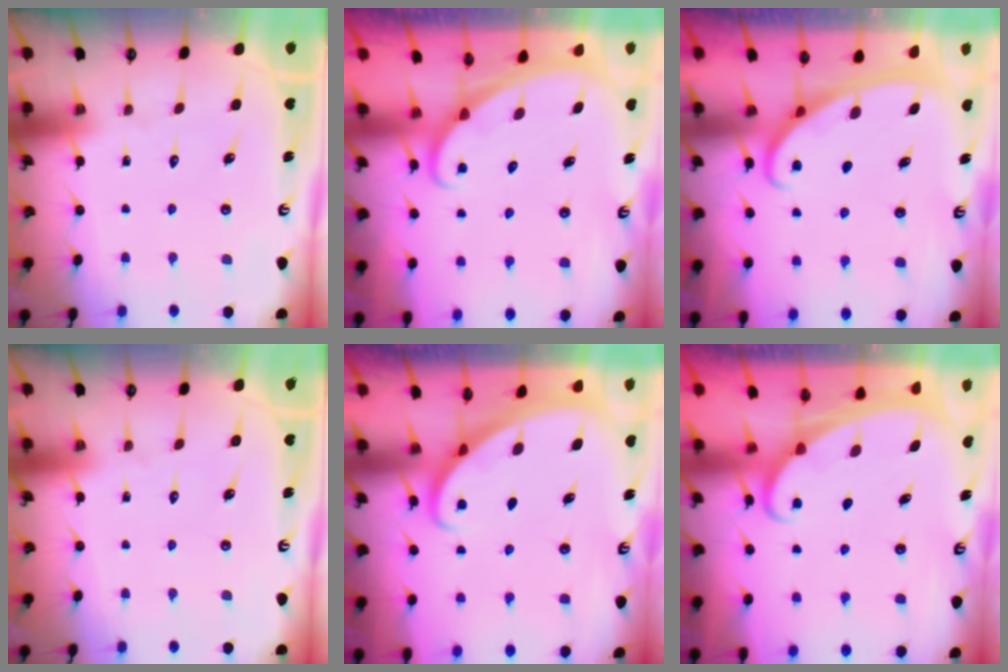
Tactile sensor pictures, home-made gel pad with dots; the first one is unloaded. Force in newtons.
{"total": 1.6, "press": 1.6, "slide": 0.0}
{"total": 2.8, "press": 2.8, "slide": 0.4}
{"total": 0.0}
{"total": 2.6, "press": 2.6, "slide": 0.3}
{"total": 1.9, "press": 1.9, "slide": 0.3}